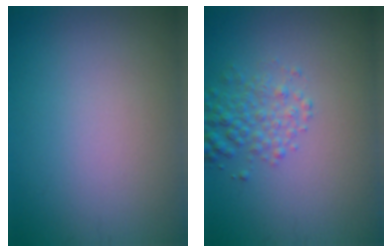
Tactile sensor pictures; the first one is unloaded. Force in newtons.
{"total": 2.7, "press": 2.7, "slide": 0.1}